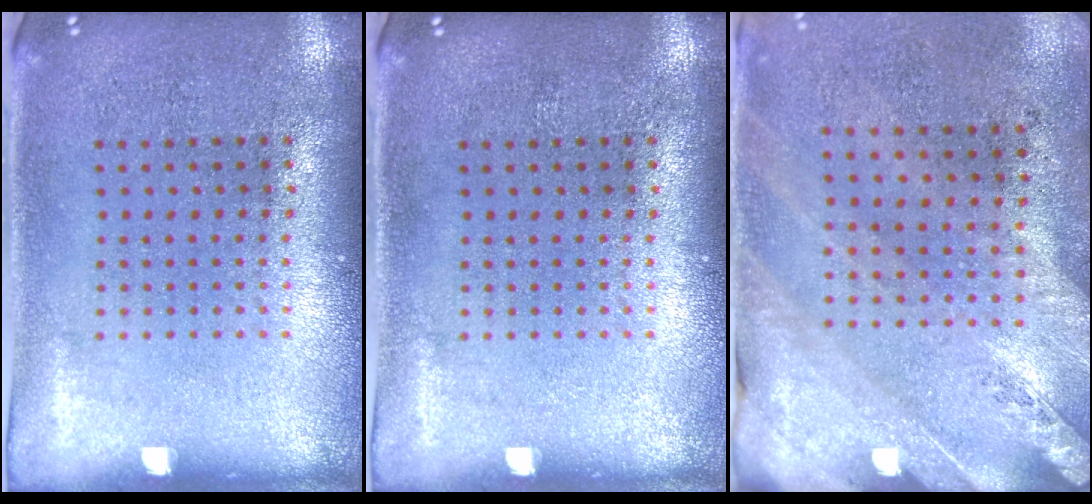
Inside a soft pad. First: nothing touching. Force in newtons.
{"total": 0.0}
{"total": 2.4, "press": 2.1, "slide": 1.3}